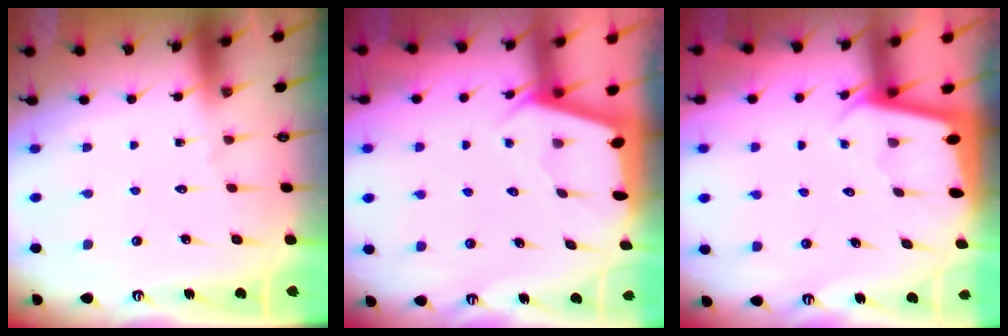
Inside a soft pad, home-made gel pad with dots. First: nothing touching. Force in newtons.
{"total": 2.1, "press": 2.0, "slide": 0.3}
{"total": 2.0, "press": 2.0, "slide": 0.0}